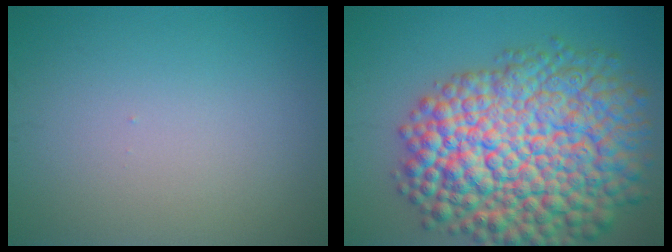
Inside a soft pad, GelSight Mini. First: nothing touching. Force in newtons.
{"total": 15.8, "press": 15.8, "slide": 0.6}